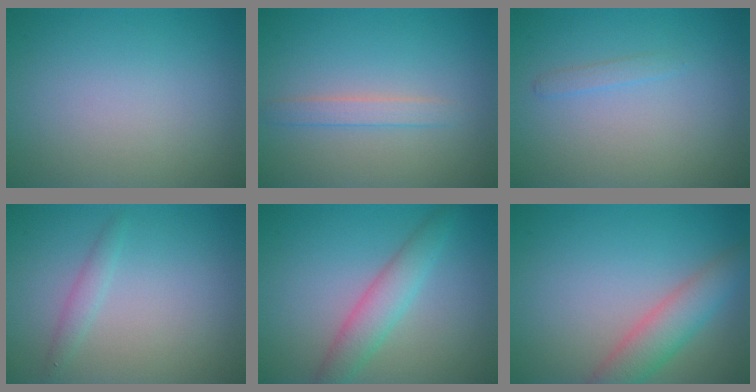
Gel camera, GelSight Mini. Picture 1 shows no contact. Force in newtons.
{"total": 1.6, "press": 1.6, "slide": 0.0}
{"total": 0.8, "press": 0.8, "slide": 0.0}
{"total": 1.2, "press": 1.2, "slide": 0.0}
{"total": 3.4, "press": 3.4, "slide": 0.1}
{"total": 4.1, "press": 4.1, "slide": 0.3}